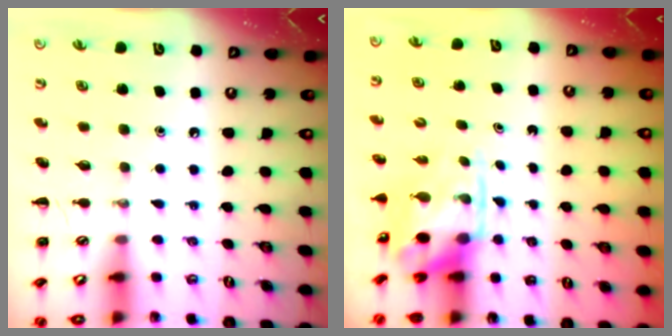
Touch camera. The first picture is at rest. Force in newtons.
{"total": 3.7, "press": 3.7, "slide": 0.8}